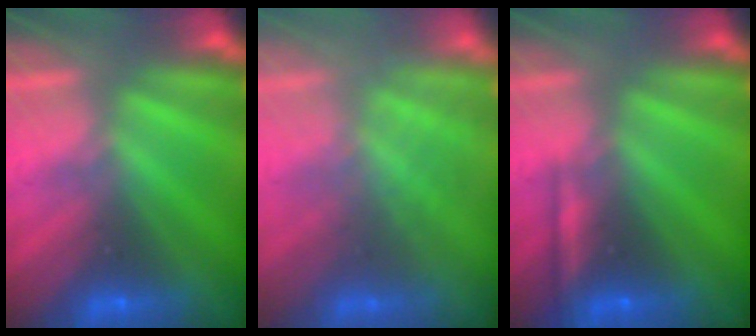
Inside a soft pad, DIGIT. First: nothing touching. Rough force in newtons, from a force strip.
{"total": 3.0}
{"total": 2.3}